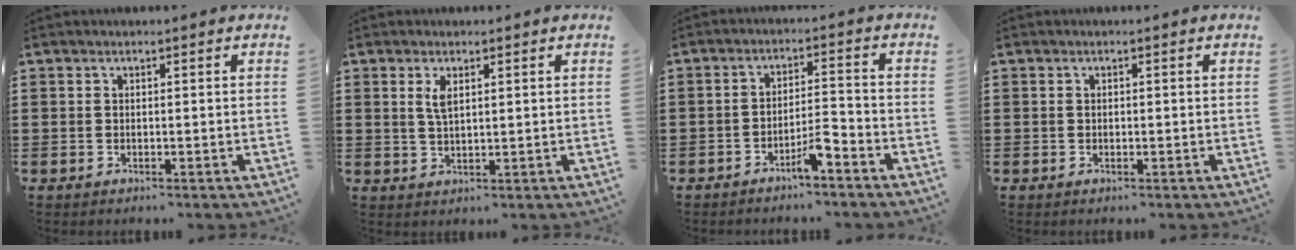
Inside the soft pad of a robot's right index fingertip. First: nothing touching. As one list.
[{"total": 2.7, "force": [1.1, 1.0, 2.3], "torque": [-0.049, 0.004, 0.018]}, {"total": 4.3, "force": [-3.3, 0.4, 2.6], "torque": [-0.053, 0.002, -0.065]}, {"total": 0.0}]